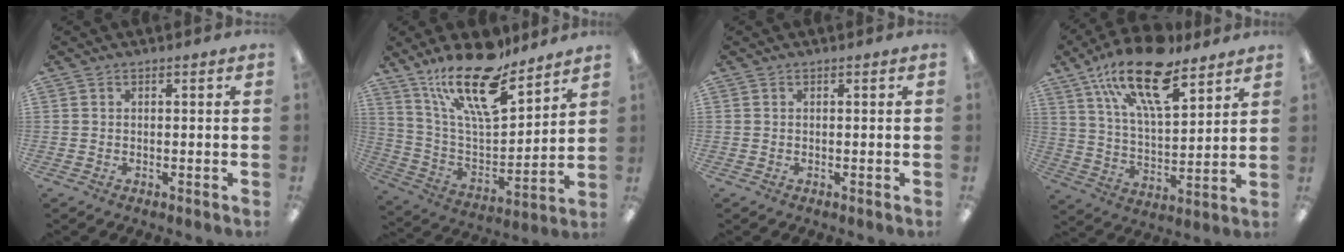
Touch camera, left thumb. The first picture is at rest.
{"total": 20.9, "force": [15.3, 6.6, 12.6], "torque": [-0.227, -0.094, 0.264]}
{"total": 0.0}
{"total": 20.3, "force": [13.0, 7.9, 13.4], "torque": [-0.228, -0.063, 0.226]}